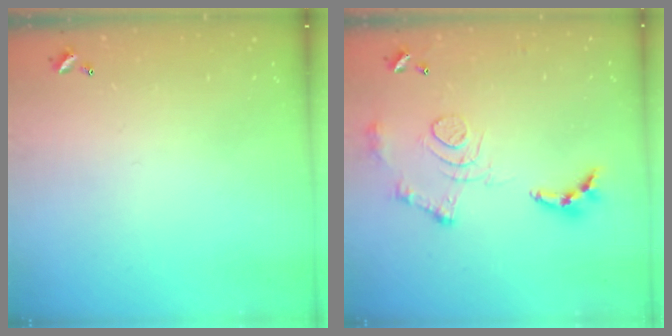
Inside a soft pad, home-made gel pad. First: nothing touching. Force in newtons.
{"total": 12.5, "press": 12.5, "slide": 1.1}